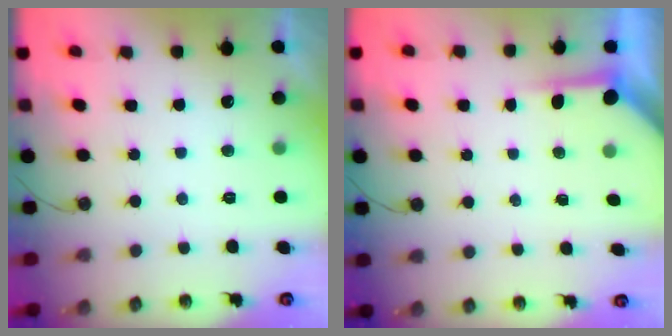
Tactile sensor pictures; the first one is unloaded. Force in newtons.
{"total": 3.8, "press": 3.8, "slide": 0.2}